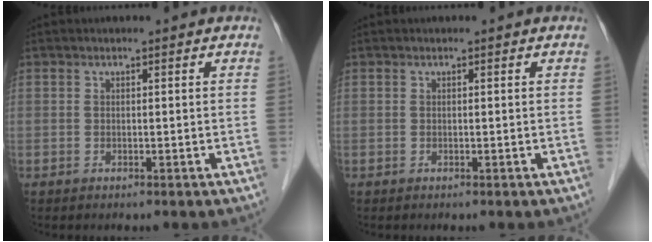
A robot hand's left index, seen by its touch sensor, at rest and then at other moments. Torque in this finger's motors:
{"motor_torque": [-0.01, 0.00, 0.02, 0.00]}